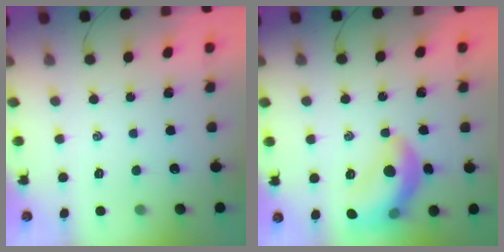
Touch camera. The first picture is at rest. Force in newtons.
{"total": 14.2, "press": 14.1, "slide": 1.0}